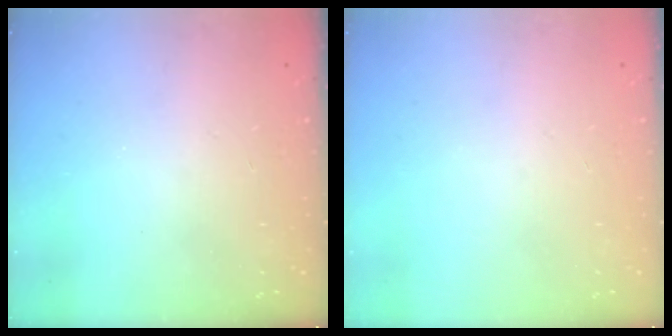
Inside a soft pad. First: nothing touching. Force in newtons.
{"total": 0.0}